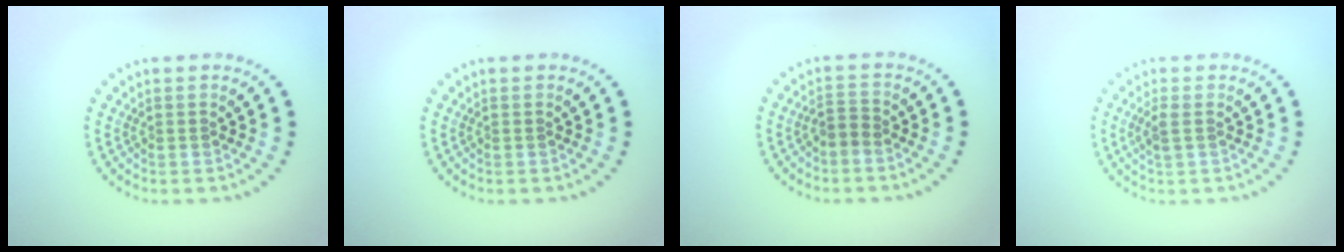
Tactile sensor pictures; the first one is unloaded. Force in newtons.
{"total": 0.0}
{"total": 1.5, "press": 1.1, "slide": 0.9}
{"total": 1.4, "press": 1.3, "slide": 0.3}